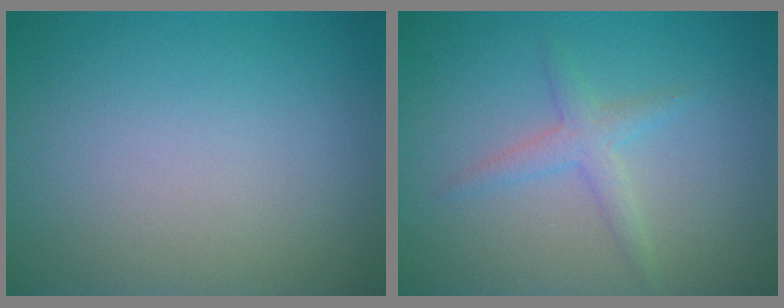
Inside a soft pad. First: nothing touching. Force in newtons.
{"total": 2.0, "press": 2.0, "slide": 0.1}